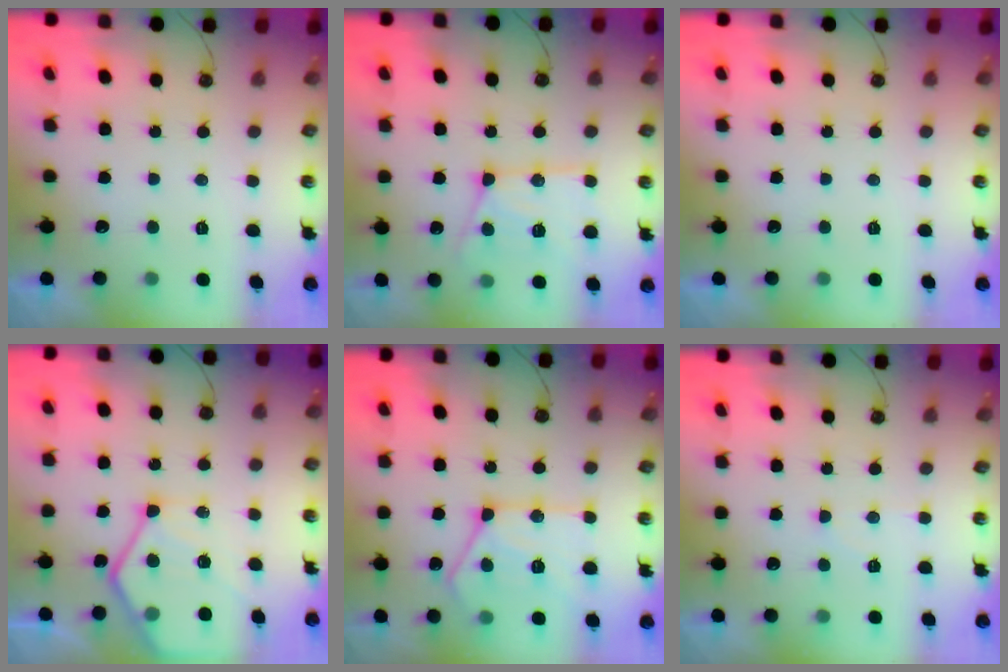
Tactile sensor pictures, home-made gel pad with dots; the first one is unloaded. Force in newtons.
{"total": 16.3, "press": 16.3, "slide": 1.7}
{"total": 0.0}
{"total": 14.4, "press": 14.3, "slide": 1.4}
{"total": 18.3, "press": 18.2, "slide": 1.7}
{"total": 6.0, "press": 5.9, "slide": 0.9}